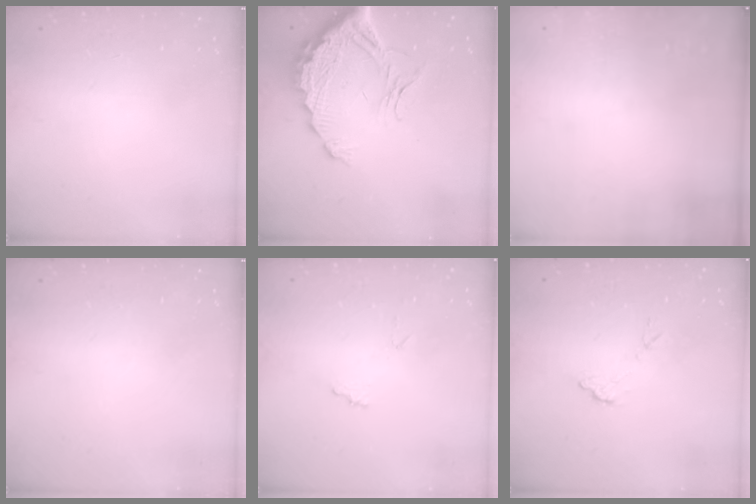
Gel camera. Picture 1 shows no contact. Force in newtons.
{"total": 16.1, "press": 16.0, "slide": 1.5}
{"total": 3.1, "press": 3.0, "slide": 1.0}
{"total": 0.0}
{"total": 6.2, "press": 6.2, "slide": 0.3}
{"total": 7.3, "press": 7.3, "slide": 0.3}